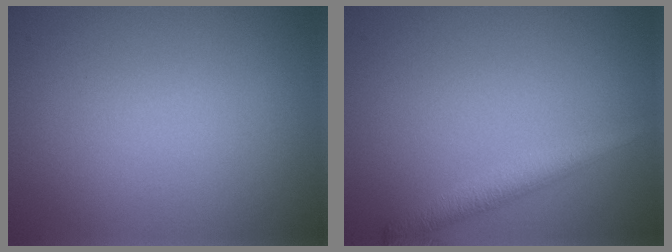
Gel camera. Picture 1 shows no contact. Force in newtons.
{"total": 3.3, "press": 3.3, "slide": 0.1}